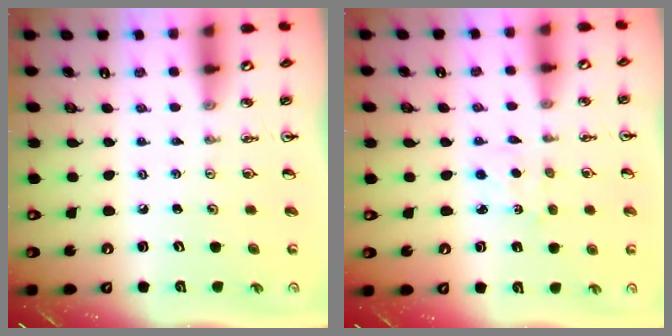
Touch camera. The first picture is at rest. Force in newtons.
{"total": 2.3, "press": 2.2, "slide": 0.3}